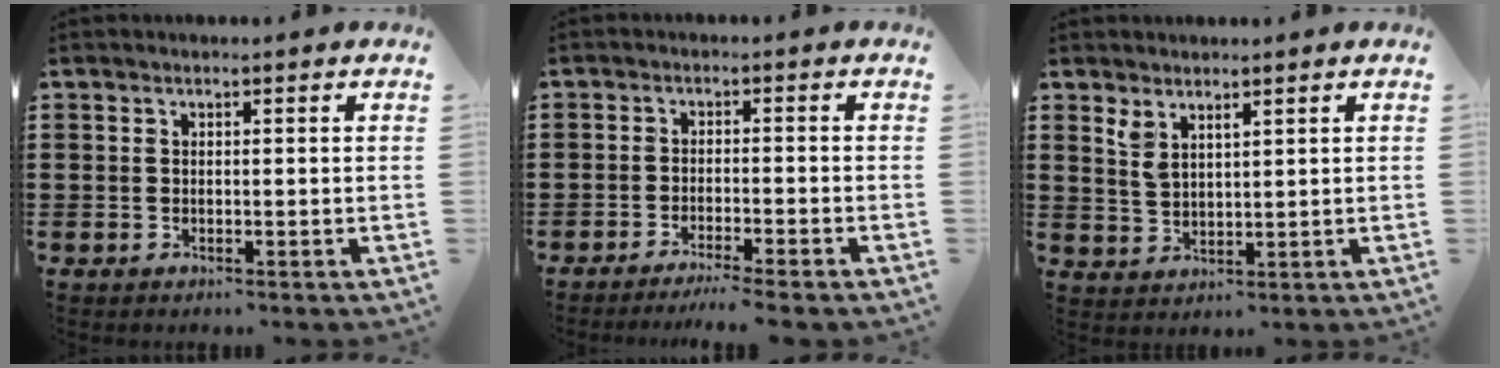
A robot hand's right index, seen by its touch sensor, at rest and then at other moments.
{"total": 2.6, "force": [-2.3, -0.5, 1.1], "torque": [-0.018, -0.002, -0.045]}
{"total": 2.8, "force": [2.0, 1.1, 1.5], "torque": [-0.034, 0.003, 0.038]}